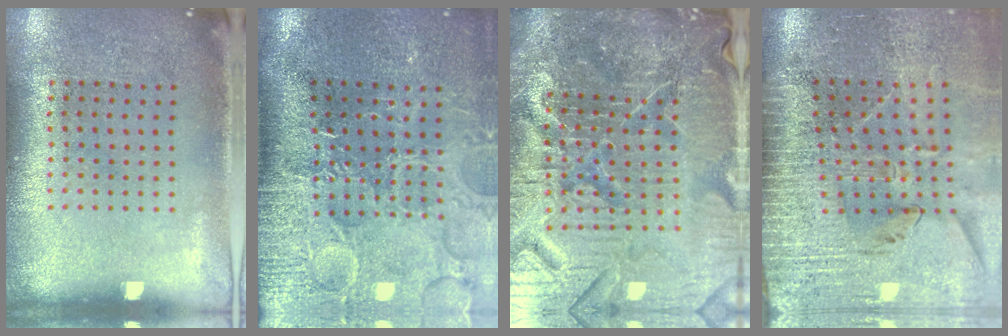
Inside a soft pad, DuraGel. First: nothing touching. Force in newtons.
{"total": 4.7, "press": 4.0, "slide": 2.4}
{"total": 7.1, "press": 6.3, "slide": 3.2}
{"total": 3.9, "press": 3.4, "slide": 1.9}